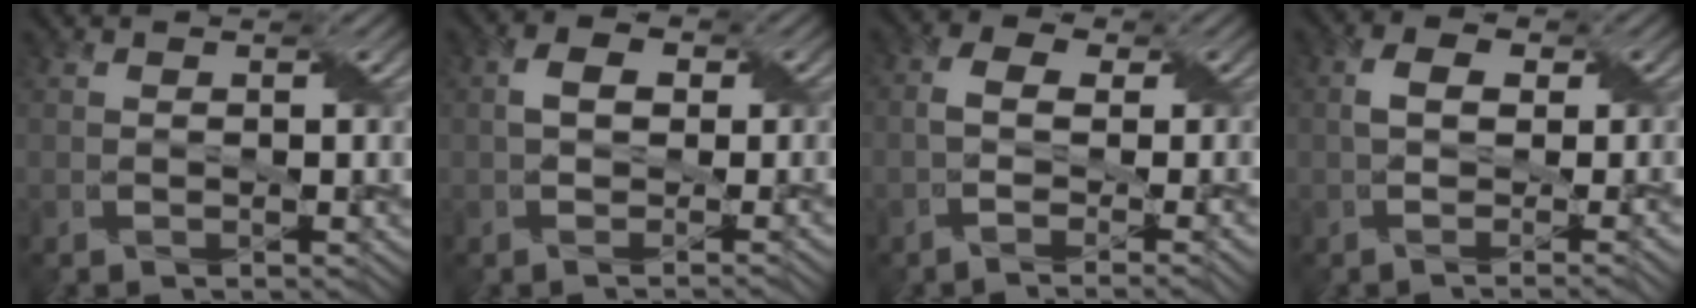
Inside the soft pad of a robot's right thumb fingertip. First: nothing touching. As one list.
[{"total": 3.4, "force": [-0.5, 2.1, 2.6], "torque": [-0.040, -0.001, -0.011]}, {"total": 4.6, "force": [-1.4, 1.7, 4.0], "torque": [-0.072, 0.000, -0.030]}, {"total": 4.1, "force": [-0.5, 1.7, 3.6], "torque": [-0.055, 0.000, -0.011]}]